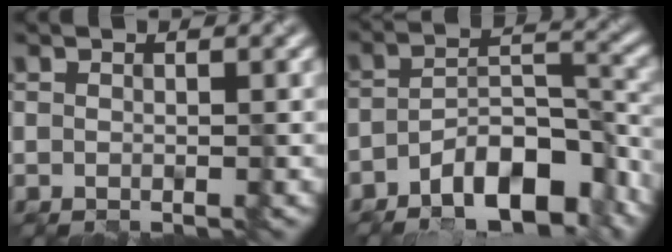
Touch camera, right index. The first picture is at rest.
{"total": 11.2, "force": [-7.2, 4.8, 7.1], "torque": [-0.122, -0.004, -0.113]}